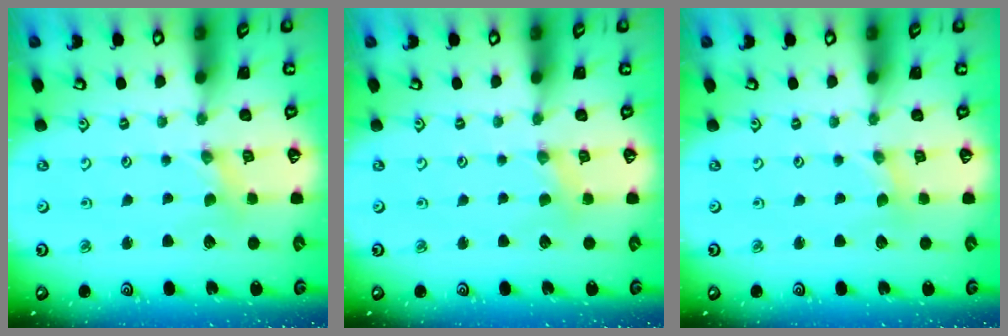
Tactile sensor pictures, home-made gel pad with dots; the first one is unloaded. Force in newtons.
{"total": 2.2, "press": 2.2, "slide": 0.4}
{"total": 0.0}